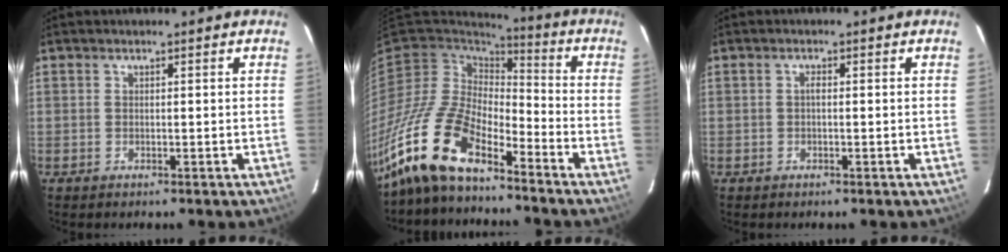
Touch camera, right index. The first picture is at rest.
{"total": 15.7, "force": [-12.0, 5.4, 8.6], "torque": [-0.183, -0.007, -0.238]}
{"total": 0.7, "force": [-0.1, 0.3, 0.7], "torque": [-0.013, 0.005, -0.003]}